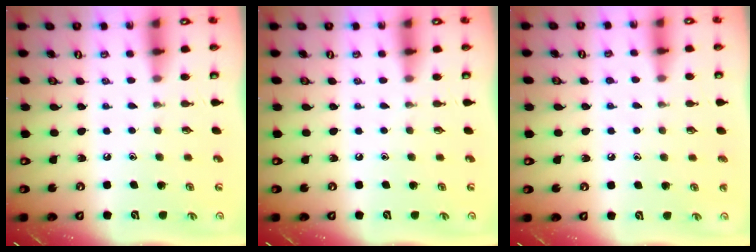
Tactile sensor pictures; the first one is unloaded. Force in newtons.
{"total": 0.0}
{"total": 4.3, "press": 4.2, "slide": 0.5}